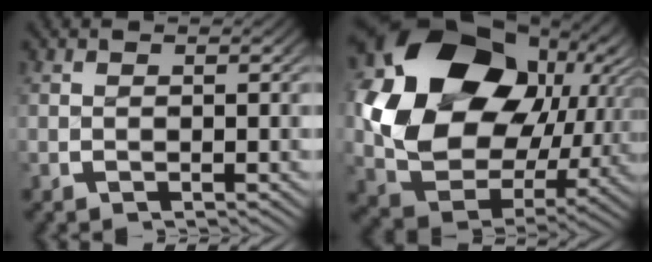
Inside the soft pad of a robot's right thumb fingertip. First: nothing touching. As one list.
[{"total": 22.2, "force": [2.5, 15.5, 15.6], "torque": [-0.324, -0.021, 0.045]}]